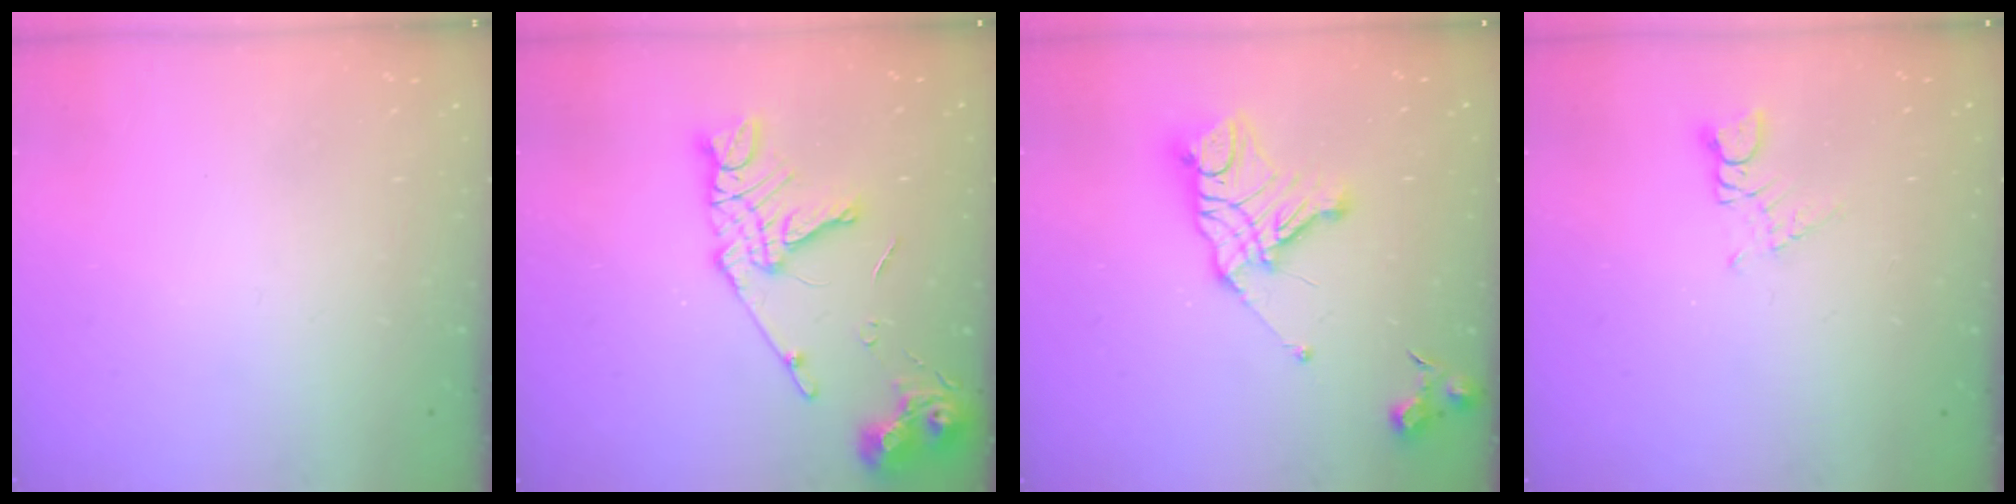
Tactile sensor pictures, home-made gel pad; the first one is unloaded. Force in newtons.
{"total": 16.1, "press": 16.1, "slide": 1.6}
{"total": 14.4, "press": 14.3, "slide": 1.5}
{"total": 2.3, "press": 2.3, "slide": 0.3}